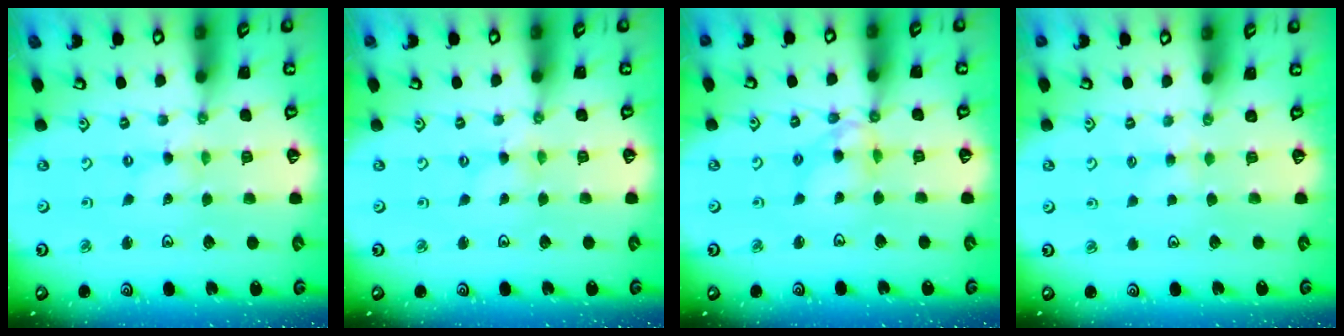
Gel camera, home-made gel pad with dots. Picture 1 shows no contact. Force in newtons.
{"total": 0.0}
{"total": 9.5, "press": 9.5, "slide": 0.7}
{"total": 2.8, "press": 2.7, "slide": 0.5}